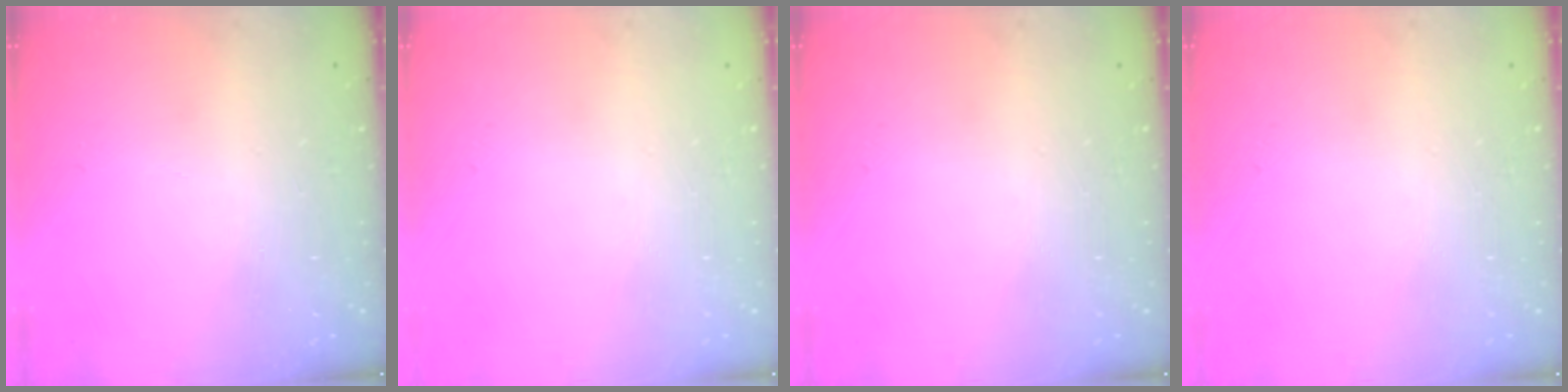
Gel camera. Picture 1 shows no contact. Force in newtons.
{"total": 0.0}
{"total": 0.0}
{"total": 0.0}